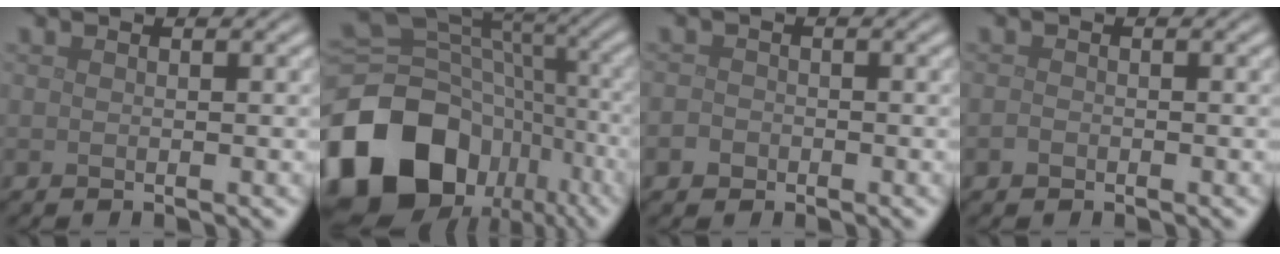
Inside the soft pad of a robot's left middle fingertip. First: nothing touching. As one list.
[{"total": 18.3, "force": [-8.2, 13.6, 9.1], "torque": [-0.194, -0.014, -0.128]}, {"total": 1.2, "force": [-0.6, 1.0, 0.4], "torque": [-0.002, 0.000, -0.013]}, {"total": 0.7, "force": [-0.4, 0.5, 0.2], "torque": [-0.004, -0.003, -0.008]}]